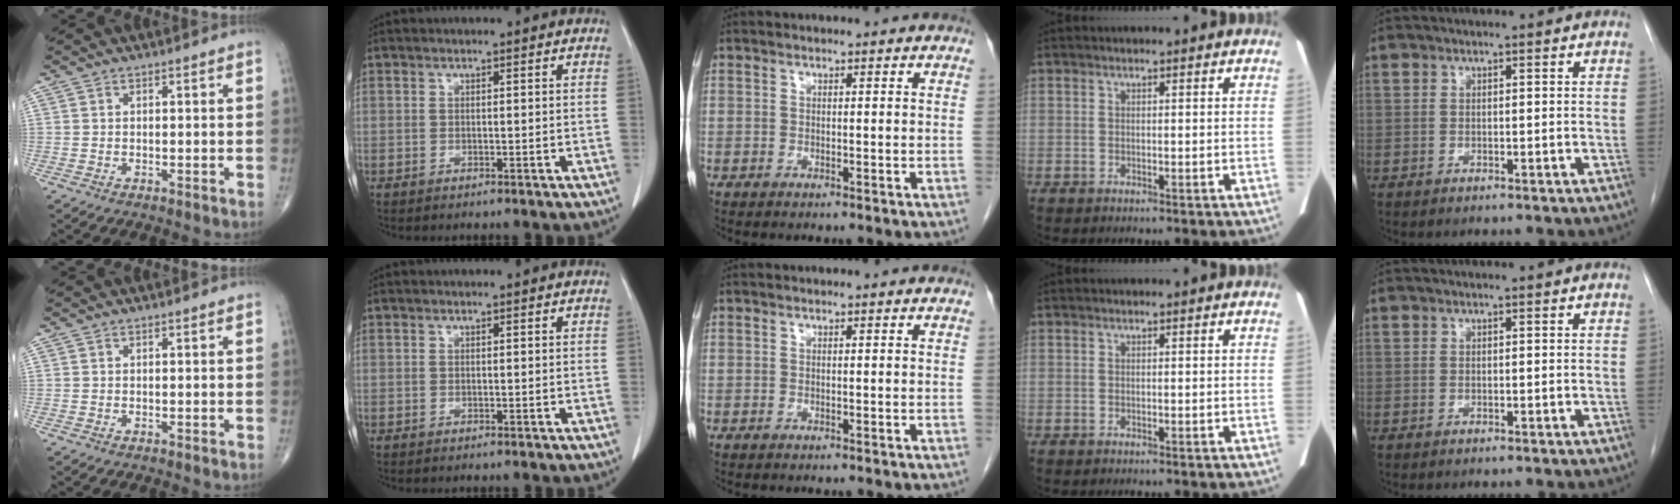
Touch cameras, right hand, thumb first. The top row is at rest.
{}